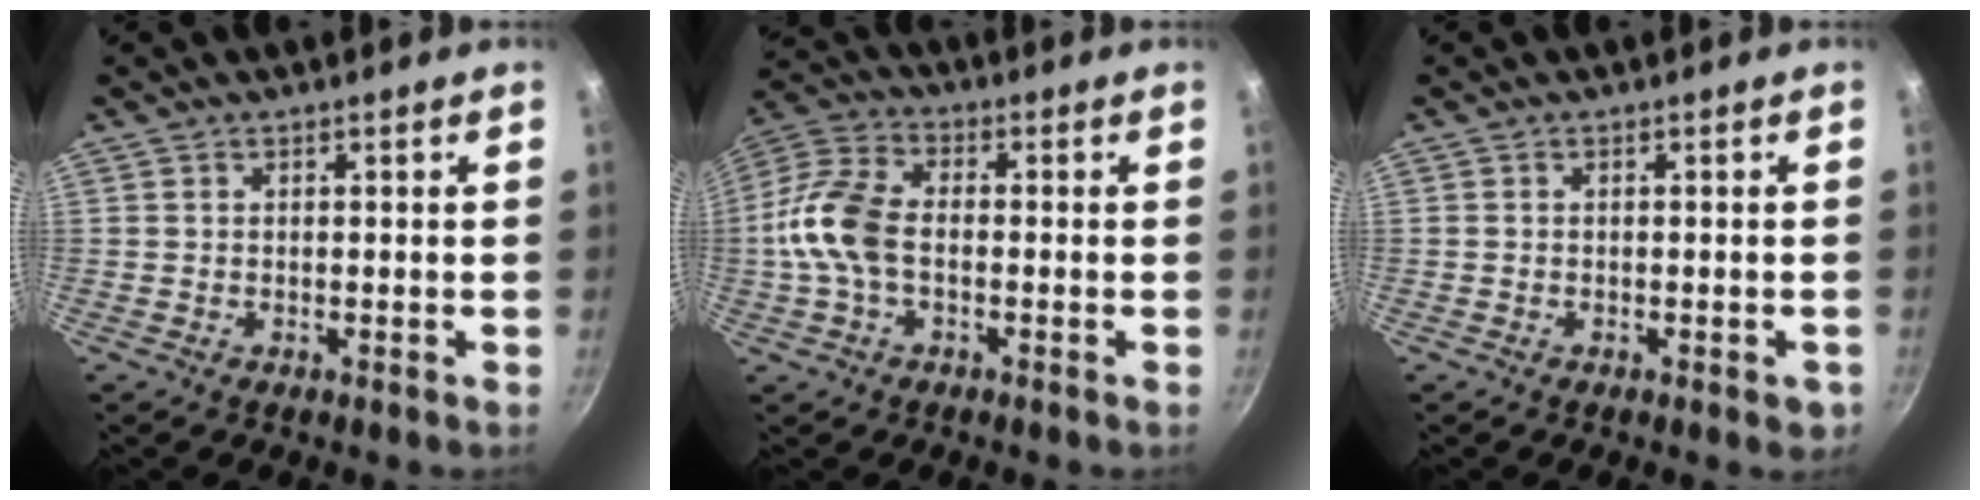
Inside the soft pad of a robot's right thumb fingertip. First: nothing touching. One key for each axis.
{"total": 11.2, "fx": -1.4, "fy": 6.8, "fz": 8.8, "tx": -0.175, "ty": 0.034, "tz": -0.046}
{"total": 2.2, "fx": -1.0, "fy": 0.9, "fz": 1.7, "tx": -0.018, "ty": 0.002, "tz": -0.013}